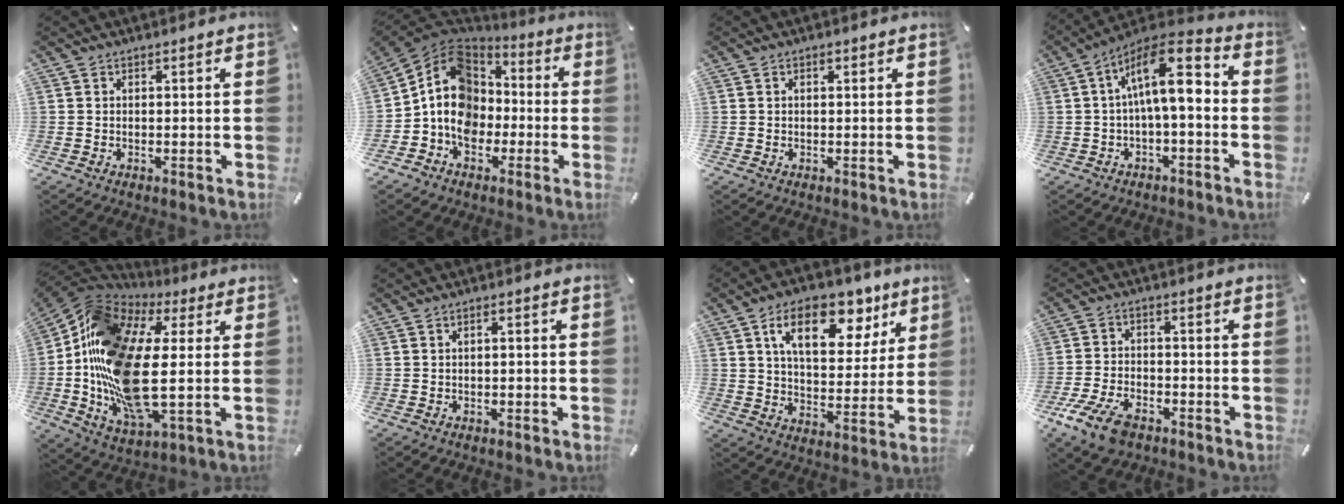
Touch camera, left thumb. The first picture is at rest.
{"total": 14.0, "force": [-2.5, 12.1, 6.6], "torque": [-0.137, 0.024, -0.046]}
{"total": 0.5, "force": [0.3, 0.3, 0.3], "torque": [-0.008, 0.003, 0.004]}
{"total": 12.9, "force": [2.0, 5.3, 11.6], "torque": [-0.192, -0.010, 0.035]}
{"total": 21.6, "force": [-0.7, 11.1, 18.5], "torque": [-0.414, -0.015, -0.016]}
{"total": 0.9, "force": [-0.5, 0.4, 0.6], "torque": [-0.012, 0.002, -0.010]}
{"total": 16.3, "force": [9.1, 9.0, 10.0], "torque": [-0.149, -0.033, 0.152]}
{"total": 9.3, "force": [-5.9, 5.0, 5.0], "torque": [-0.112, 0.025, -0.111]}